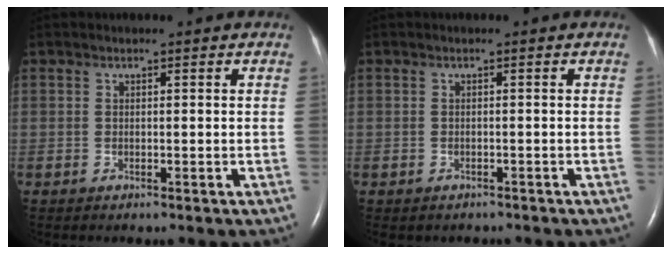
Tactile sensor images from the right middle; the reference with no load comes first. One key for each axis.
{"total": 1.8, "fx": -1.6, "fy": 0.9, "fz": 0.3, "tx": -0.012, "ty": -0.001, "tz": -0.018}